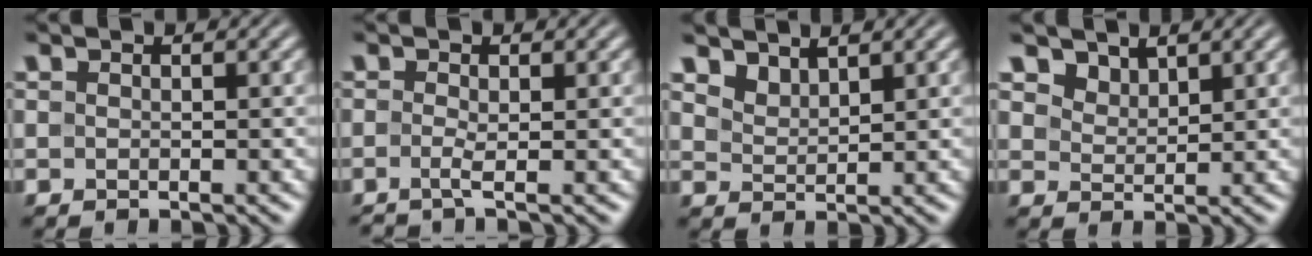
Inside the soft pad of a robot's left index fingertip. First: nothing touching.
{"total": 1.1, "force": [-0.5, 0.0, 1.0], "torque": [-0.026, -0.007, -0.009]}
{"total": 2.1, "force": [1.9, 0.7, 0.6], "torque": [-0.022, -0.008, 0.048]}
{"total": 2.4, "force": [2.0, 1.1, 0.6], "torque": [-0.028, -0.019, 0.051]}